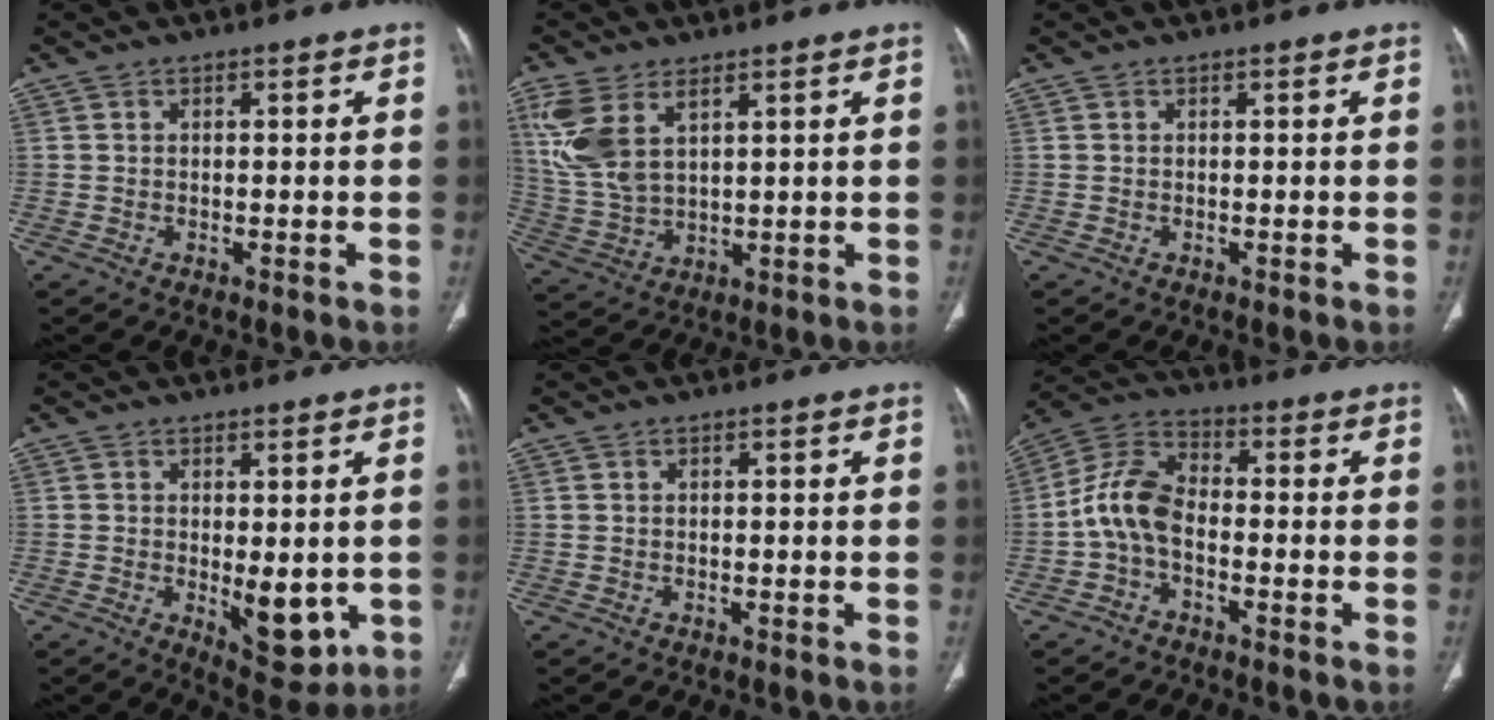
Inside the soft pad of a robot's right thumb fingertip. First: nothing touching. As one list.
[{"total": 11.1, "force": [5.1, 5.7, 8.1], "torque": [-0.188, -0.009, 0.117]}, {"total": 0.0}, {"total": 8.0, "force": [-1.3, 3.8, 6.9], "torque": [-0.072, -0.018, -0.004]}, {"total": 0.0}, {"total": 9.0, "force": [-2.0, 5.4, 6.8], "torque": [-0.133, 0.033, -0.052]}]